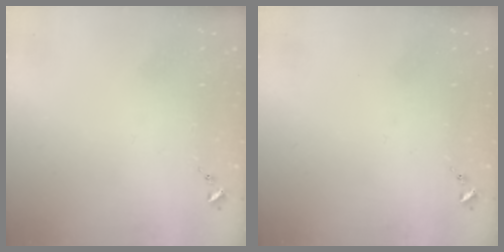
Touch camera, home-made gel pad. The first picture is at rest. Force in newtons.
{"total": 0.0}